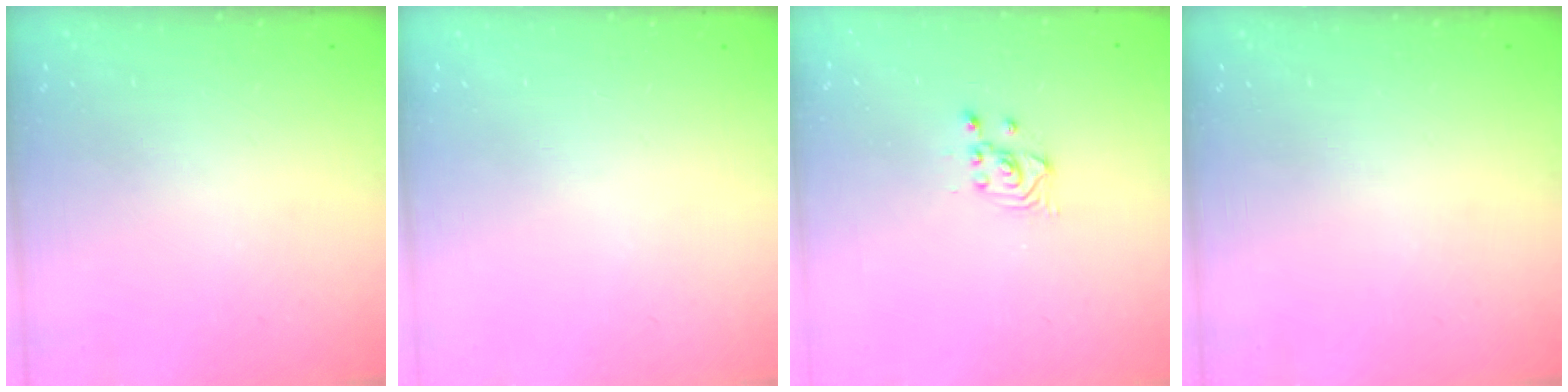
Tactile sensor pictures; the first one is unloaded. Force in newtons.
{"total": 0.0}
{"total": 2.5, "press": 2.5, "slide": 0.3}
{"total": 0.0}